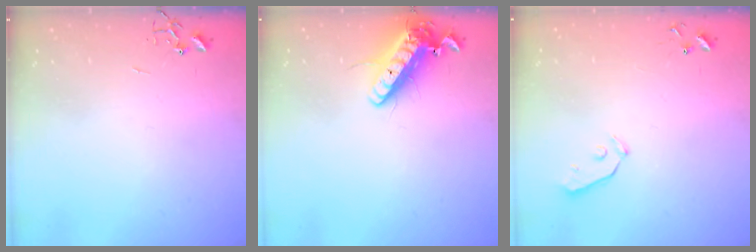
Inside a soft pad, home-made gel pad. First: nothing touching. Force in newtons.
{"total": 14.8, "press": 14.5, "slide": 2.9}
{"total": 4.0, "press": 4.0, "slide": 0.2}